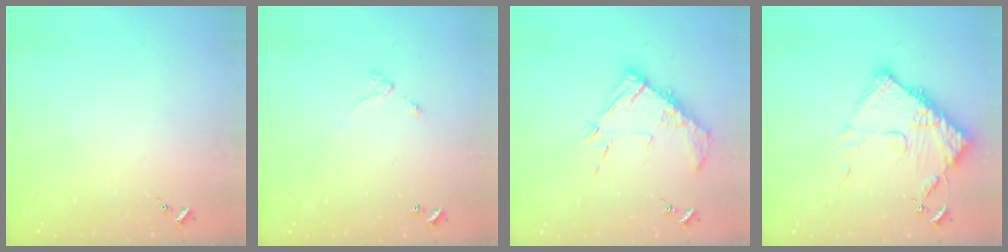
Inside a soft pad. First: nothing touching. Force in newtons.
{"total": 4.2, "press": 4.2, "slide": 0.5}
{"total": 12.4, "press": 12.3, "slide": 1.0}
{"total": 13.1, "press": 13.1, "slide": 1.4}